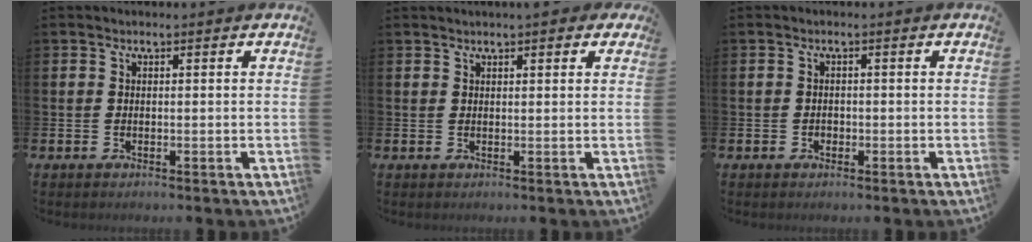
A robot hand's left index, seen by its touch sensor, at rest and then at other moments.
{"total": 0.9, "force": [0.9, 0.1, 0.2], "torque": [0.003, -0.001, 0.014]}
{"total": 0.9, "force": [-0.3, 0.8, 0.2], "torque": [-0.005, 0.006, -0.009]}